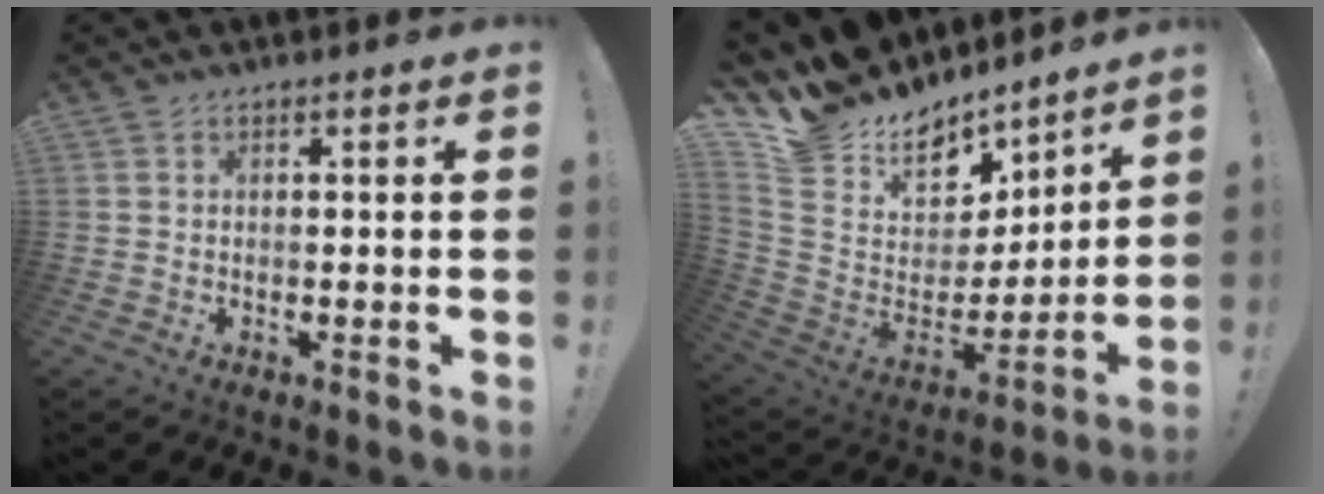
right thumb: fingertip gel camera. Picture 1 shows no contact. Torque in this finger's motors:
{"motor_torque": [-1.20, 2.62, 0.22, 0.24, 0.01]}